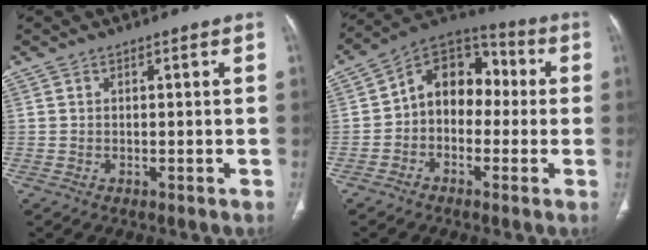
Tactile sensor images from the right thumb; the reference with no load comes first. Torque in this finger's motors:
{"motor_torque": [-0.17, 0.12, 0.37, 0.56, 0.09]}